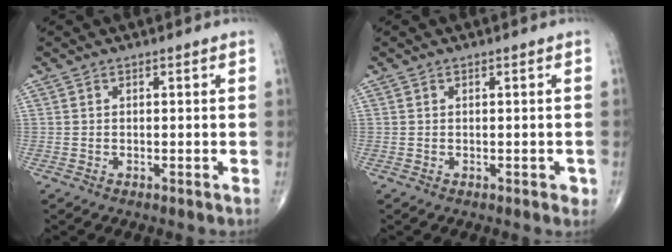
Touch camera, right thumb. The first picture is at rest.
{"total": 1.1, "force": [-0.2, 0.8, 0.7], "torque": [-0.004, 0.000, -0.002]}